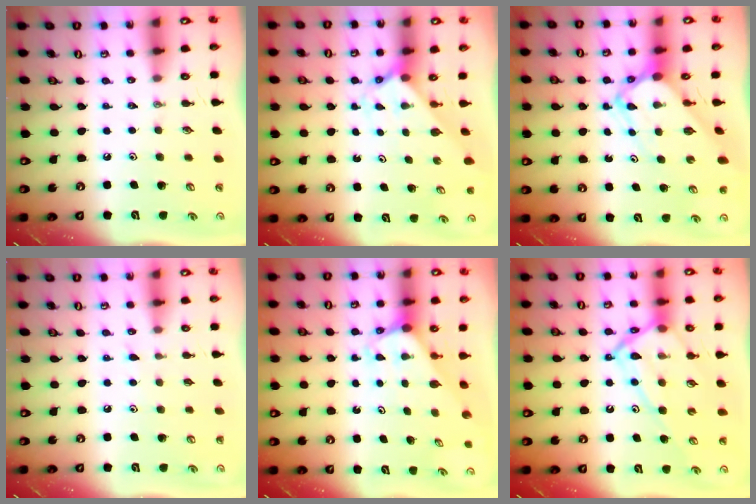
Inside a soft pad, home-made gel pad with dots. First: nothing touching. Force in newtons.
{"total": 2.2, "press": 2.2, "slide": 0.2}
{"total": 6.3, "press": 6.2, "slide": 0.5}
{"total": 5.9, "press": 5.9, "slide": 0.5}
{"total": 2.0, "press": 2.0, "slide": 0.1}
{"total": 15.2, "press": 15.1, "slide": 1.4}